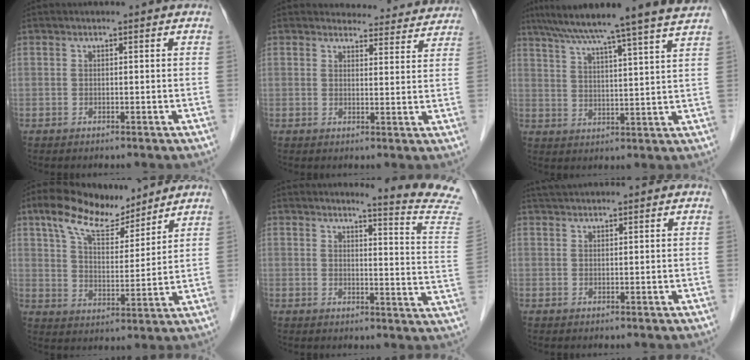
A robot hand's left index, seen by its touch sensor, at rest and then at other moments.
{"total": 10.8, "force": [10.4, 2.7, 0.8], "torque": [0.020, -0.006, 0.105]}
{"total": 17.9, "force": [15.4, -2.0, 8.8], "torque": [-0.151, -0.005, 0.210]}
{"total": 11.2, "force": [8.6, 3.4, 6.3], "torque": [-0.120, 0.018, 0.157]}
{"total": 12.1, "force": [11.6, -1.7, 3.2], "torque": [-0.035, -0.096, 0.113]}
{"total": 2.6, "force": [2.5, -0.3, 0.8], "torque": [-0.014, 0.019, 0.050]}